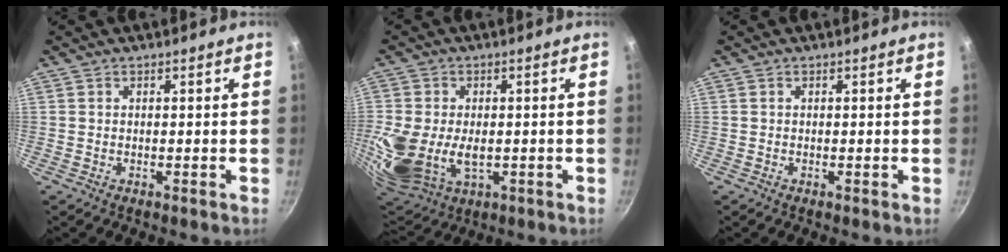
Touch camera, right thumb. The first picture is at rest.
{"total": 14.8, "force": [-1.5, 9.8, 11.0], "torque": [-0.239, -0.014, -0.014]}
{"total": 0.0}